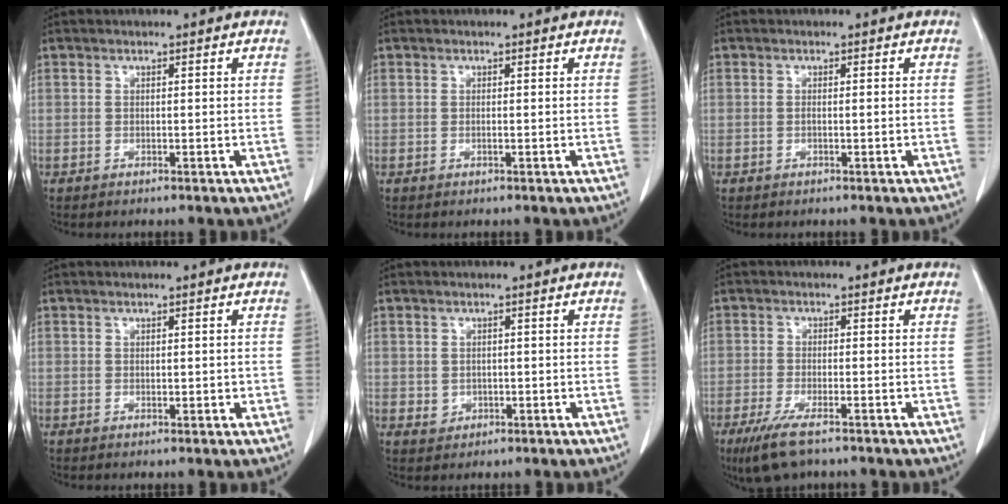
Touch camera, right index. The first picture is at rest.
{"total": 0.0}
{"total": 0.6, "force": [-0.2, 0.0, 0.6], "torque": [-0.010, 0.002, 0.000]}
{"total": 0.8, "force": [0.0, 0.5, 0.7], "torque": [-0.010, 0.000, 0.002]}
{"total": 1.9, "force": [-0.1, 1.9, 0.4], "torque": [-0.001, 0.004, 0.008]}
{"total": 6.4, "force": [-4.6, 1.6, 4.2], "torque": [-0.079, -0.015, -0.072]}